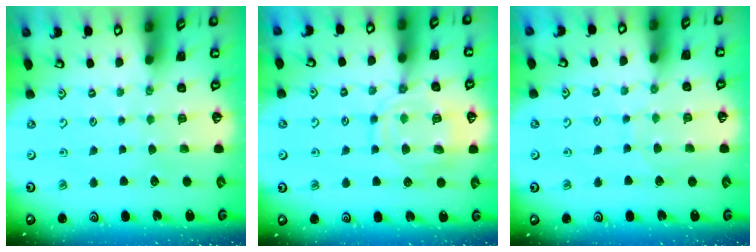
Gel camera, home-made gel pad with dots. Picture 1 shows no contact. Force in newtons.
{"total": 14.2, "press": 14.1, "slide": 1.4}
{"total": 6.5, "press": 6.5, "slide": 0.5}